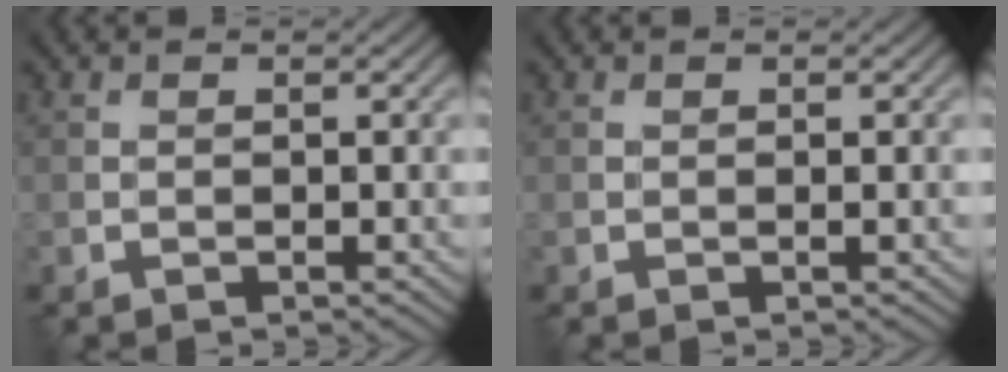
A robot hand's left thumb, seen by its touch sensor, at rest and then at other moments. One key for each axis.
{"total": 0.0}